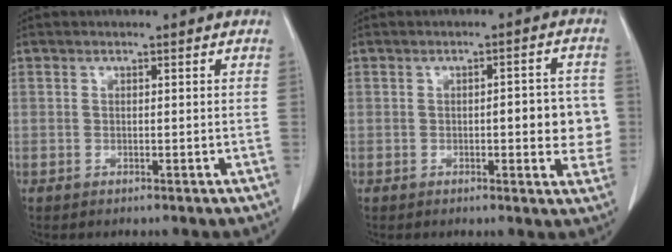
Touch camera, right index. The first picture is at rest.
{"total": 6.8, "force": [-0.5, 2.3, 6.4], "torque": [-0.065, 0.007, -0.008]}